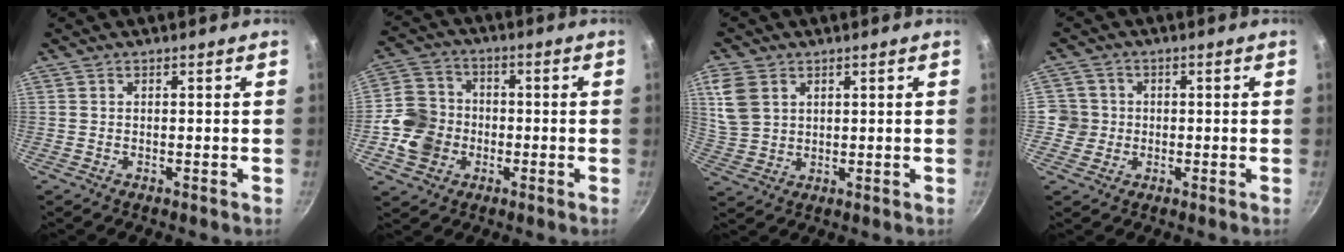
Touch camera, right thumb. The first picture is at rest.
{"total": 11.0, "force": [-2.4, 9.6, 4.9], "torque": [-0.071, 0.024, -0.054]}
{"total": 7.7, "force": [3.0, 5.7, 4.3], "torque": [-0.073, -0.010, 0.068]}
{"total": 4.5, "force": [-0.5, 4.5, 0.6], "torque": [0.025, 0.008, -0.014]}